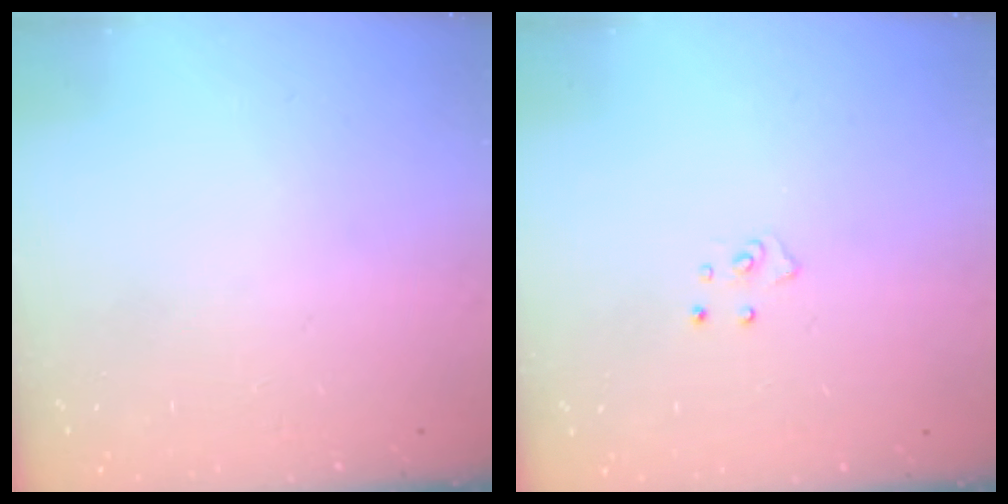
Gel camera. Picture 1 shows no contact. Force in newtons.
{"total": 4.1, "press": 4.1, "slide": 0.4}